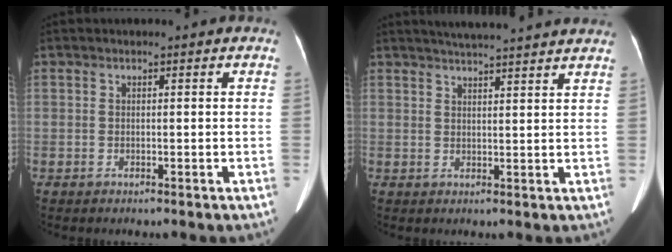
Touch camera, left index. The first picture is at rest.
{"total": 11.7, "force": [10.7, -0.1, 4.7], "torque": [-0.073, 0.021, 0.132]}